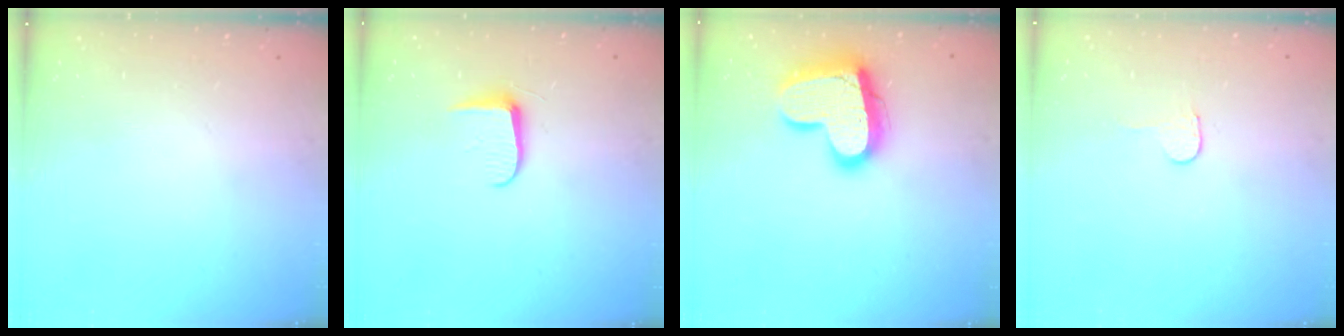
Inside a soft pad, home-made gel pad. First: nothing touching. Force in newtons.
{"total": 5.9, "press": 5.8, "slide": 0.8}
{"total": 18.1, "press": 18.1, "slide": 1.6}
{"total": 2.3, "press": 2.3, "slide": 0.2}